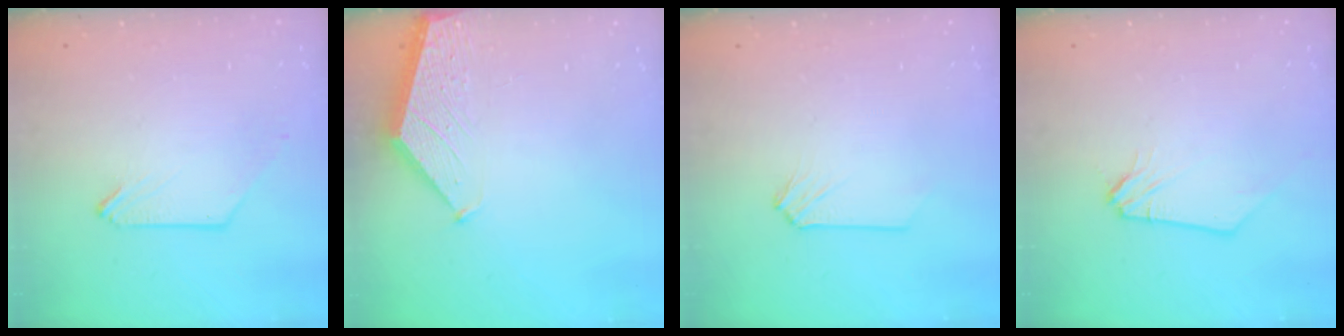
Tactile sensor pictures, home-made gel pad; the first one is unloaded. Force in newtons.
{"total": 1.5, "press": 1.5, "slide": 0.2}
{"total": 0.0}
{"total": 0.0}